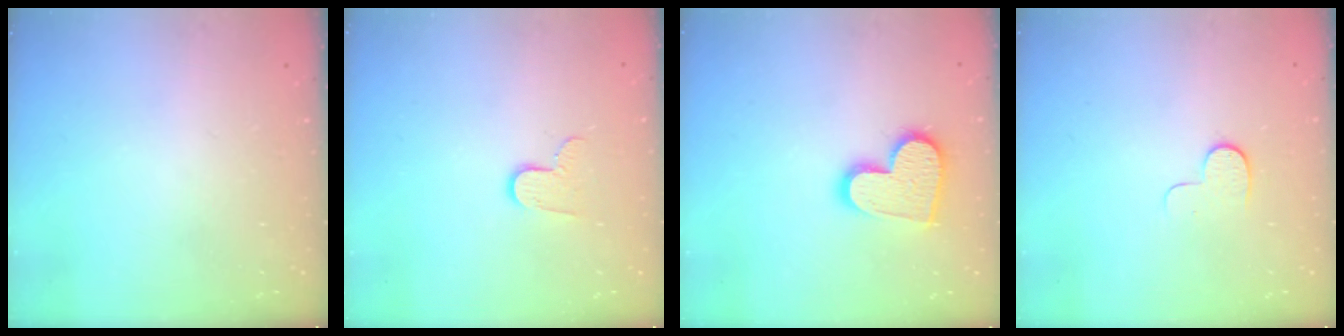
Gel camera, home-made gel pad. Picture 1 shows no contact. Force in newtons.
{"total": 6.4, "press": 6.4, "slide": 0.5}
{"total": 13.8, "press": 13.8, "slide": 1.1}
{"total": 5.7, "press": 5.7, "slide": 0.6}